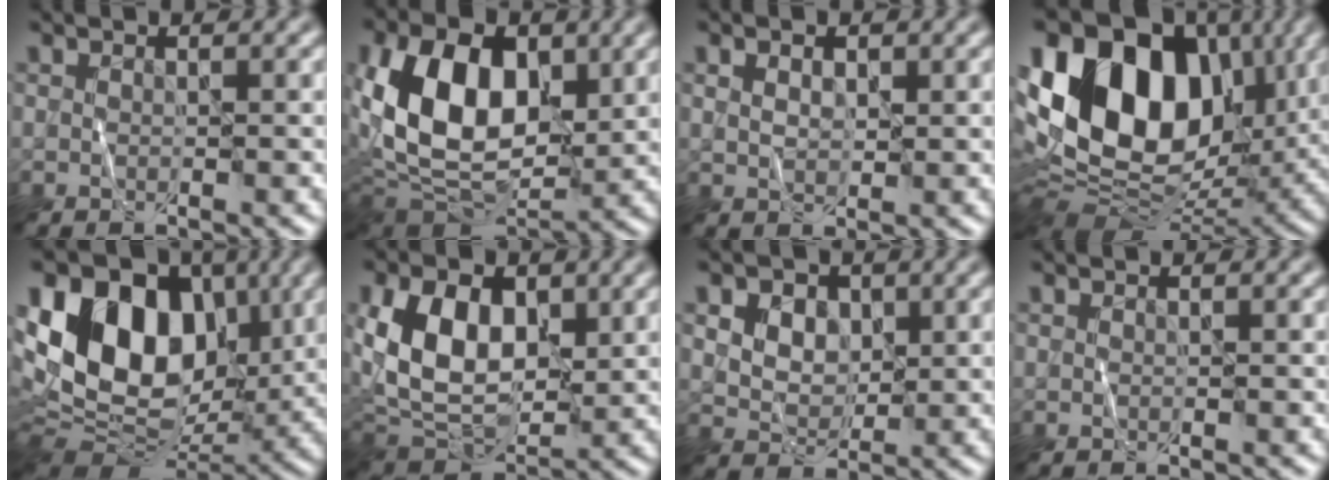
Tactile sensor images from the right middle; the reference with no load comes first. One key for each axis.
{"total": 12.6, "fx": 1.9, "fy": 8.5, "fz": 9.0, "tx": -0.168, "ty": -0.001, "tz": 0.028}
{"total": 1.9, "fx": 0.9, "fy": 1.2, "fz": 1.2, "tx": -0.020, "ty": 0.004, "tz": 0.015}
{"total": 19.2, "fx": 4.1, "fy": 13.2, "fz": 13.3, "tx": -0.242, "ty": 0.017, "tz": 0.073}
{"total": 16.0, "fx": 4.2, "fy": 10.9, "fz": 11.0, "tx": -0.183, "ty": 0.031, "tz": 0.063}
{"total": 10.6, "fx": 1.9, "fy": 7.0, "fz": 7.7, "tx": -0.166, "ty": -0.003, "tz": 0.030}
{"total": 7.9, "fx": 3.5, "fy": 5.7, "fz": 4.2, "tx": -0.079, "ty": 0.024, "tz": 0.046}
{"total": 0.0}